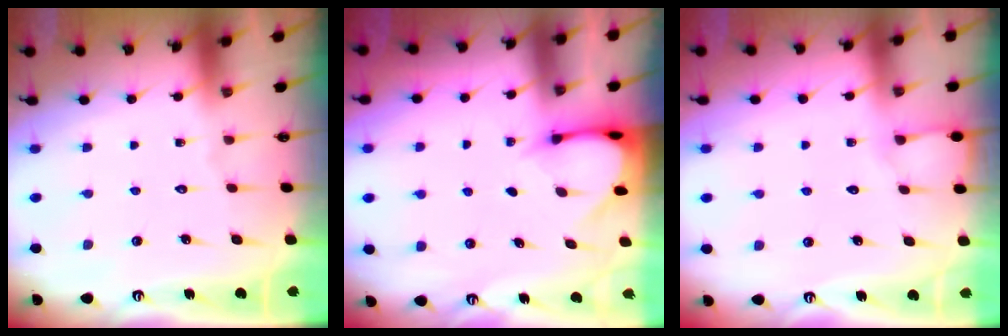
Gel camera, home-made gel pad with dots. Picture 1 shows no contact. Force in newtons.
{"total": 3.2, "press": 3.2, "slide": 0.2}
{"total": 3.1, "press": 3.1, "slide": 0.5}